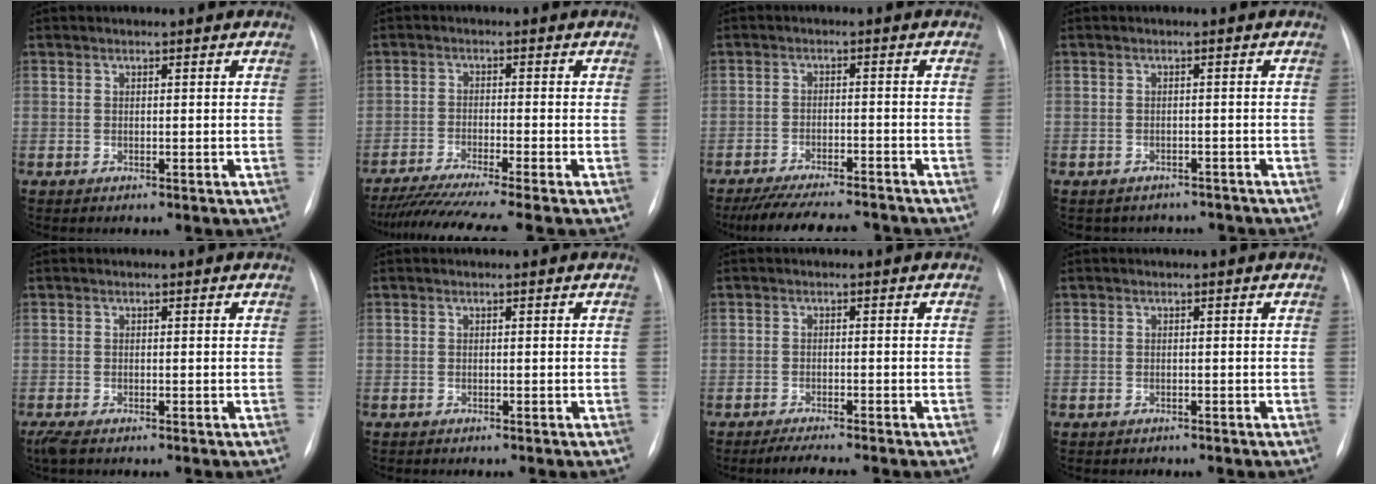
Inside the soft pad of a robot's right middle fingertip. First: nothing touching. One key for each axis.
{"total": 11.9, "fx": -10.2, "fy": -1.0, "fz": 6.0, "tx": -0.070, "ty": -0.030, "tz": -0.156}
{"total": 13.1, "fx": -11.8, "fy": 2.0, "fz": 5.3, "tx": -0.089, "ty": -0.010, "tz": -0.168}
{"total": 5.8, "fx": -5.1, "fy": 2.7, "fz": 0.0, "tx": 0.006, "ty": 0.016, "tz": -0.053}
{"total": 2.0, "fx": -1.4, "fy": 0.5, "fz": 1.3, "tx": -0.032, "ty": -0.009, "tz": -0.027}
{"total": 0.0}
{"total": 3.5, "fx": -3.1, "fy": 0.0, "fz": 1.8, "tx": -0.032, "ty": -0.010, "tz": -0.046}
{"total": 0.7, "fx": -0.5, "fy": 0.4, "fz": -0.1, "tx": -0.006, "ty": 0.003, "tz": -0.009}